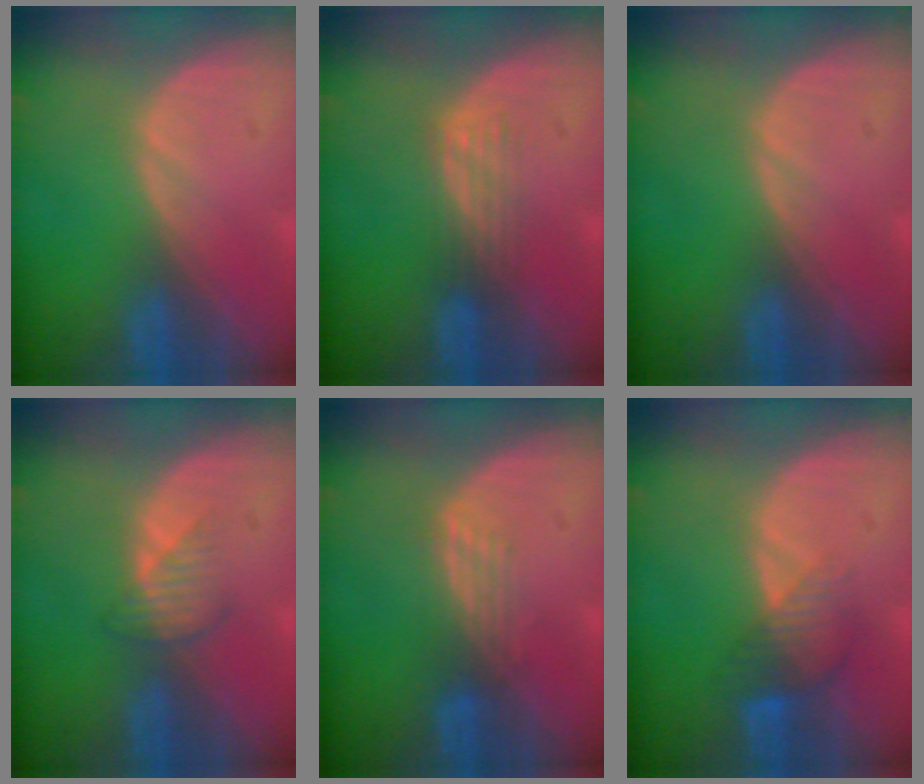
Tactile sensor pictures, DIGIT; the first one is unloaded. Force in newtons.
{"total": 2.8, "press": 2.5, "slide": 1.3}
{"total": 0.0}
{"total": 2.7, "press": 2.6, "slide": 0.7}
{"total": 3.1, "press": 2.6, "slide": 1.6}
{"total": 4.4, "press": 3.8, "slide": 2.3}